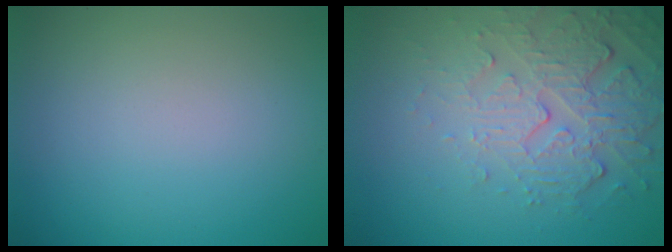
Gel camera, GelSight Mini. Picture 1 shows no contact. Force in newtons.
{"total": 5.5, "press": 3.5, "slide": 4.2}